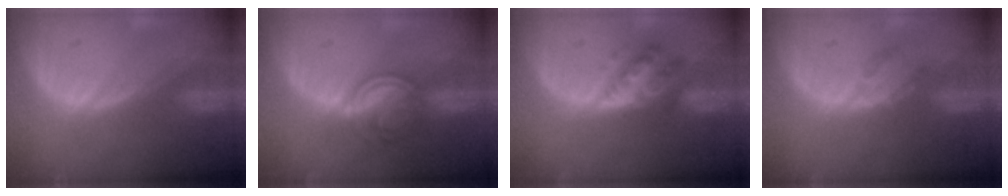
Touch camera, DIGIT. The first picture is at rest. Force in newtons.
{"total": 5.8, "press": 5.5, "slide": 1.9}
{"total": 5.0, "press": 5.0, "slide": 0.1}
{"total": 2.2, "press": 2.1, "slide": 0.4}